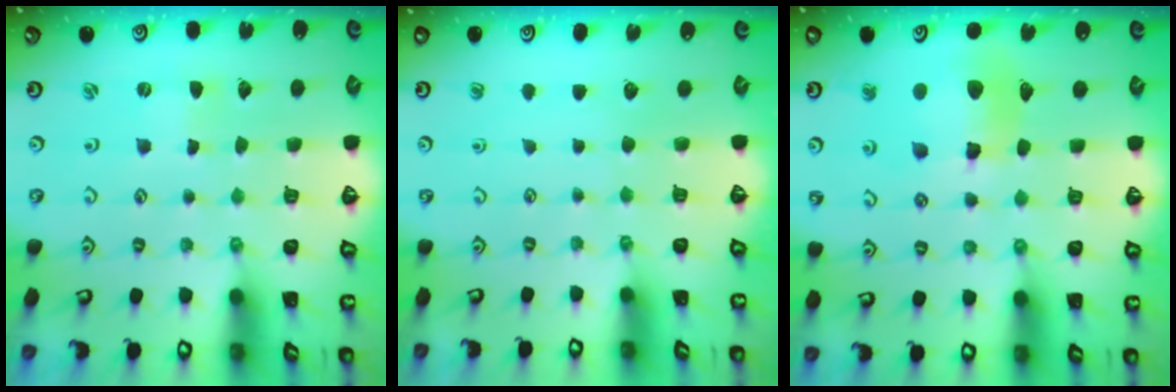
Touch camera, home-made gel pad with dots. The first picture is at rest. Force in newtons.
{"total": 0.0}
{"total": 12.1, "press": 12.0, "slide": 1.6}